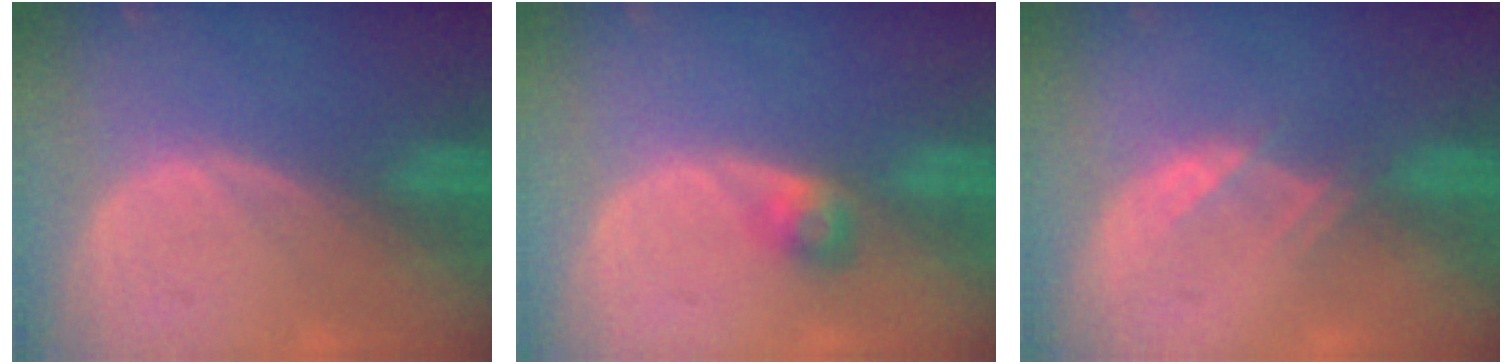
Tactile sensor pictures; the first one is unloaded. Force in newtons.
{"total": 2.5, "press": 2.4, "slide": 0.7}
{"total": 1.9, "press": 1.9, "slide": 0.3}